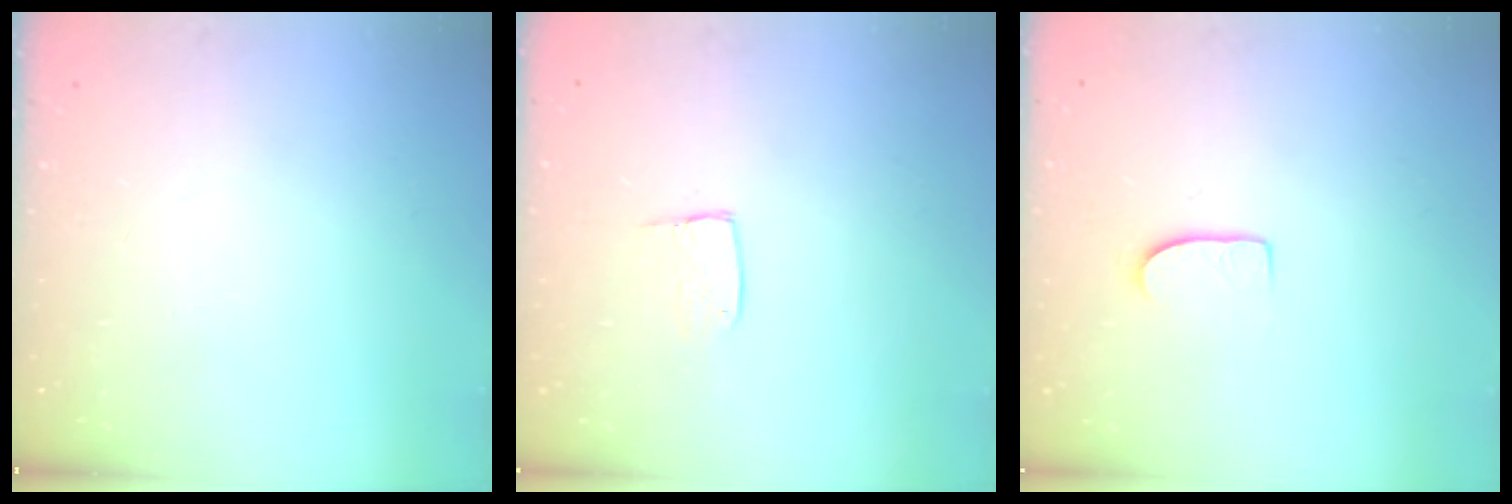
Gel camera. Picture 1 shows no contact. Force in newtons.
{"total": 5.2, "press": 5.2, "slide": 0.4}
{"total": 5.8, "press": 5.8, "slide": 0.5}